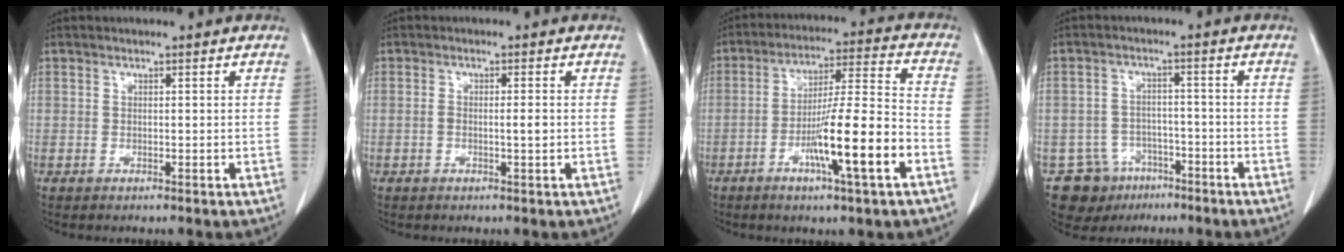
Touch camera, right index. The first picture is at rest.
{"total": 1.8, "force": [-0.2, 0.2, 1.8], "torque": [-0.034, 0.003, -0.002]}
{"total": 13.3, "force": [-5.2, 0.0, 12.3], "torque": [-0.212, -0.002, -0.087]}
{"total": 7.7, "force": [-5.0, 5.9, 0.4], "torque": [-0.008, 0.019, -0.070]}